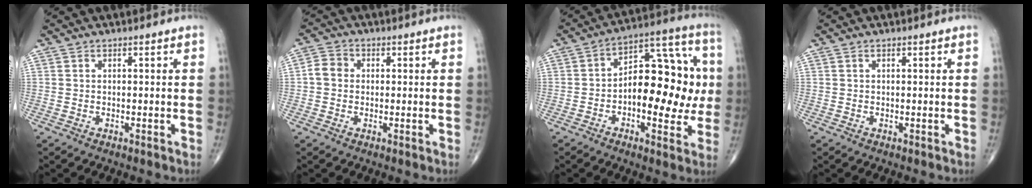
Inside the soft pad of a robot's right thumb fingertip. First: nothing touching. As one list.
[{"total": 3.6, "force": [-0.1, 3.2, 1.8], "torque": [-0.025, 0.010, -0.008]}, {"total": 18.3, "force": [-1.0, 9.3, 15.7], "torque": [-0.190, 0.040, -0.016]}, {"total": 0.0}]